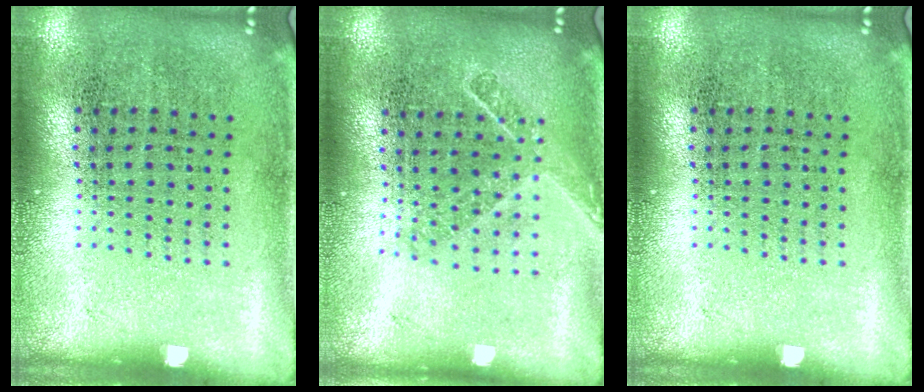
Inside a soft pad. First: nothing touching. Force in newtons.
{"total": 1.6, "press": 1.2, "slide": 1.0}
{"total": 0.0}